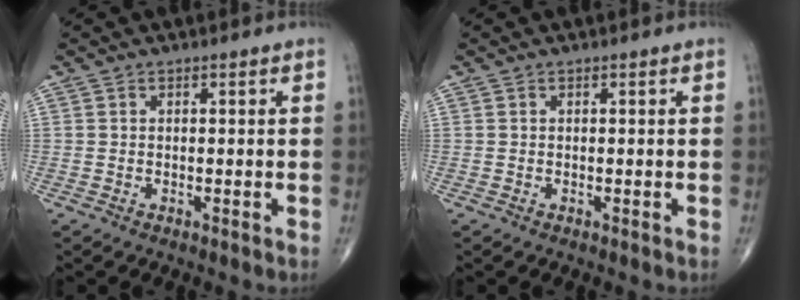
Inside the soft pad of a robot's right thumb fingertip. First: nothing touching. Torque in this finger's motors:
{"motor_torque": [0.00, 0.00, -0.05, -0.05, 0.00]}